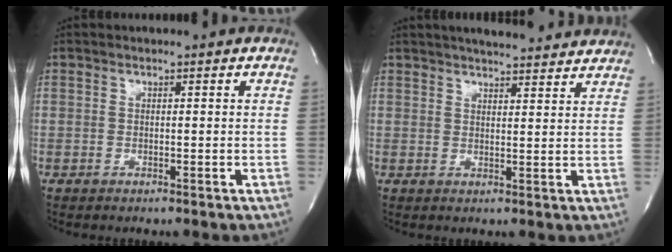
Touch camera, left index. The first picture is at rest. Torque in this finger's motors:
{"motor_torque": [0.09, -0.18, 0.43, 0.09]}